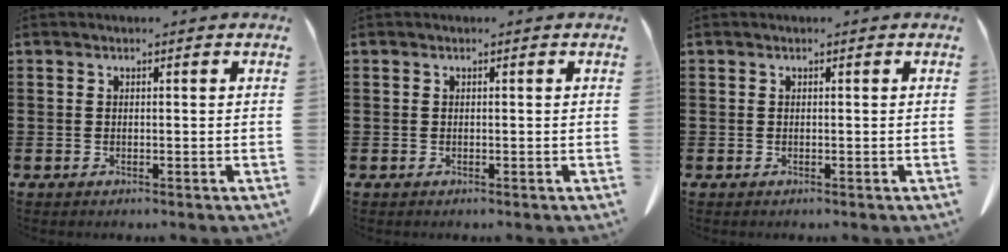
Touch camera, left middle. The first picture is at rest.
{"total": 0.0}
{"total": 0.0}